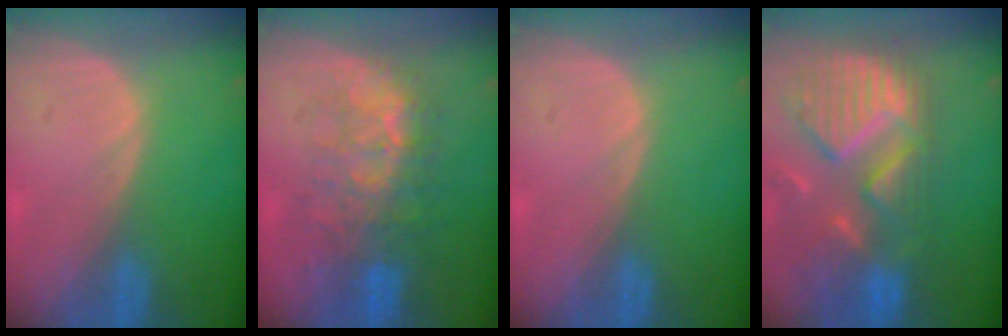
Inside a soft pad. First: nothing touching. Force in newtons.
{"total": 9.7, "press": 8.8, "slide": 4.0}
{"total": 0.0}
{"total": 13.2, "press": 11.2, "slide": 7.0}